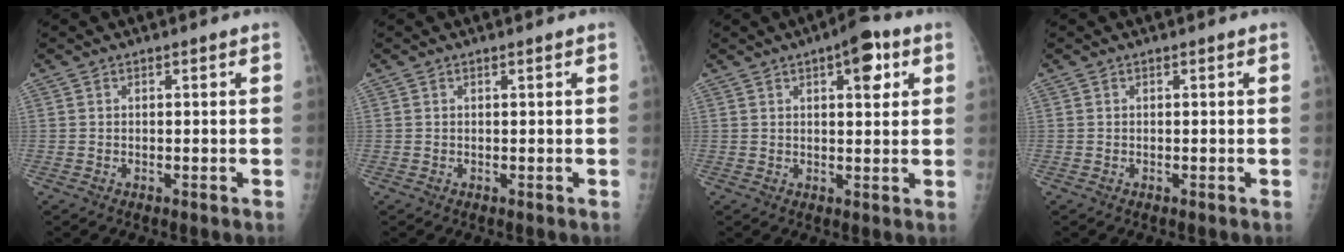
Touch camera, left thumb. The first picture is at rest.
{"total": 0.0}
{"total": 7.1, "force": [3.1, 2.8, 5.7], "torque": [-0.059, -0.006, 0.037]}
{"total": 0.0}